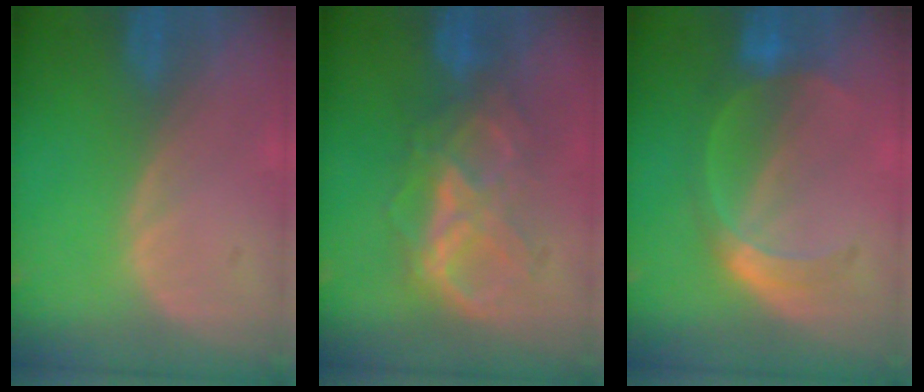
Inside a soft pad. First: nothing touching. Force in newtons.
{"total": 7.3, "press": 7.3, "slide": 0.3}
{"total": 5.7, "press": 5.4, "slide": 1.8}